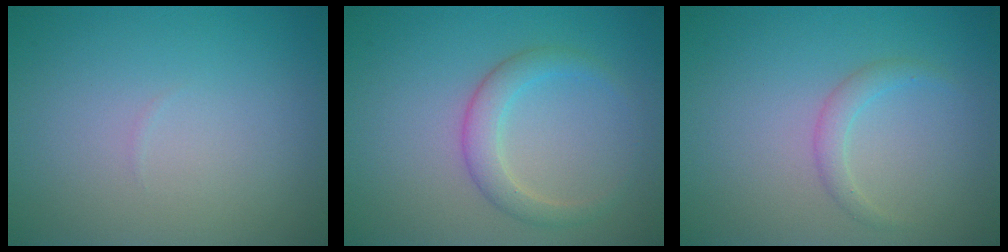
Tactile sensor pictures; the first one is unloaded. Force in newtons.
{"total": 2.6, "press": 2.6, "slide": 0.1}
{"total": 1.5, "press": 1.5, "slide": 0.1}